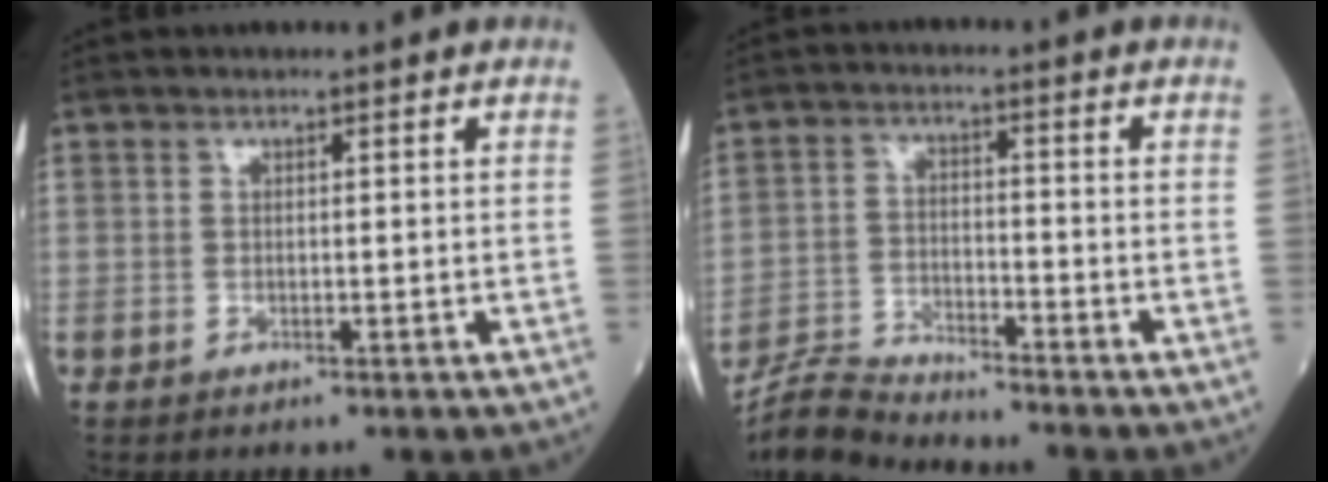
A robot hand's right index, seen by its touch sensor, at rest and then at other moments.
{"total": 6.5, "force": [-6.5, -0.5, 0.3], "torque": [-0.013, -0.011, -0.124]}